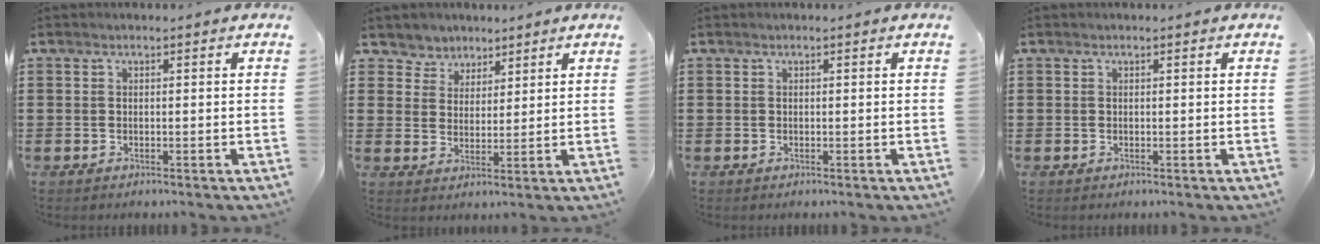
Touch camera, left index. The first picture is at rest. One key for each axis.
{"total": 4.2, "fx": 3.3, "fy": 2.4, "fz": -0.6, "tx": -0.012, "ty": -0.005, "tz": 0.059}
{"total": 0.0}
{"total": 0.0}